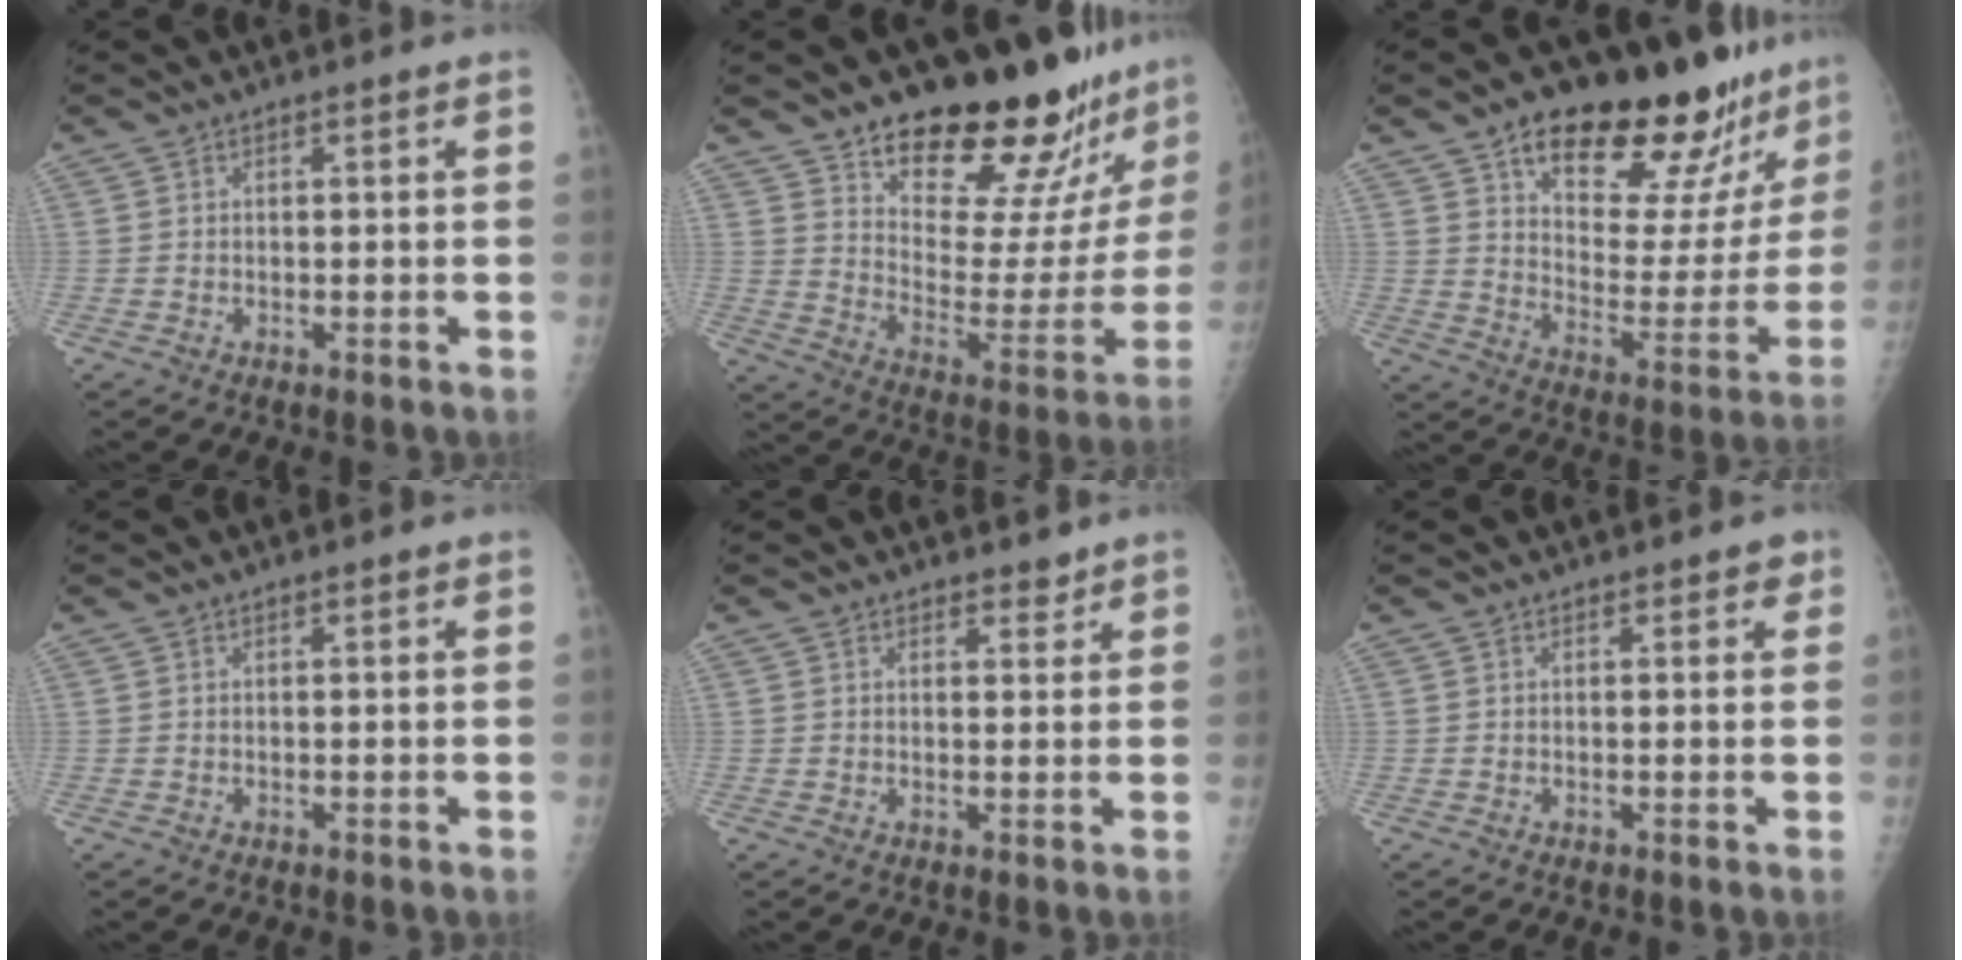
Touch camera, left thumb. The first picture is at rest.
{"total": 25.8, "force": [21.0, 8.1, 12.7], "torque": [-0.140, -0.148, 0.291]}
{"total": 26.2, "force": [19.2, 10.5, 14.3], "torque": [-0.156, -0.089, 0.273]}
{"total": 0.6, "force": [0.4, 0.1, 0.5], "torque": [-0.006, 0.001, 0.004]}
{"total": 2.1, "force": [1.7, 1.0, 0.6], "torque": [0.005, -0.012, 0.022]}
{"total": 1.6, "force": [1.0, 0.8, 0.9], "torque": [0.006, -0.003, 0.008]}